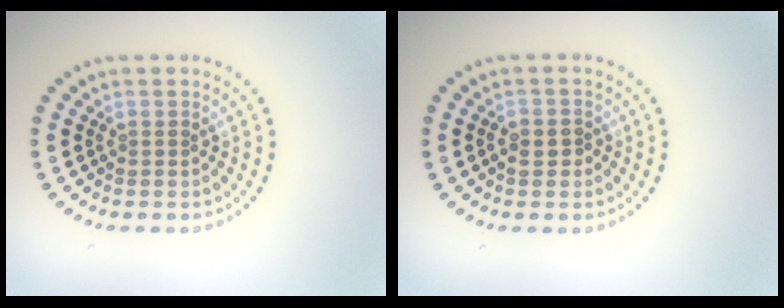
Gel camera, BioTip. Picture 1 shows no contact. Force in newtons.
{"total": 1.2, "press": 1.2, "slide": 0.4}